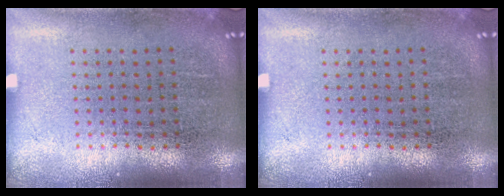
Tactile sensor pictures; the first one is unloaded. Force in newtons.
{"total": 0.0}